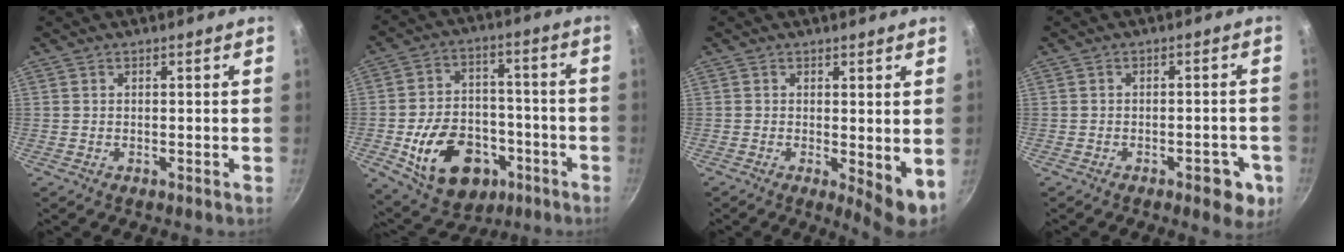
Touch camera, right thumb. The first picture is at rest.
{"total": 18.7, "force": [-6.8, 13.2, 11.4], "torque": [-0.161, 0.047, -0.091]}
{"total": 5.7, "force": [0.0, 2.1, 5.3], "torque": [-0.069, -0.012, 0.003]}
{"total": 6.1, "force": [-2.6, 2.8, 4.8], "torque": [-0.039, 0.017, -0.026]}